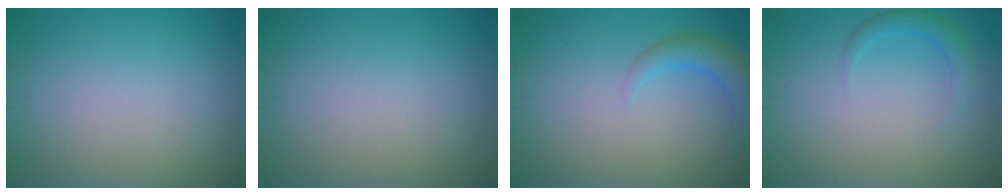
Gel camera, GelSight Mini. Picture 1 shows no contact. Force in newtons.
{"total": 0.0}
{"total": 2.9, "press": 2.9, "slide": 0.2}
{"total": 1.8, "press": 1.8, "slide": 0.1}